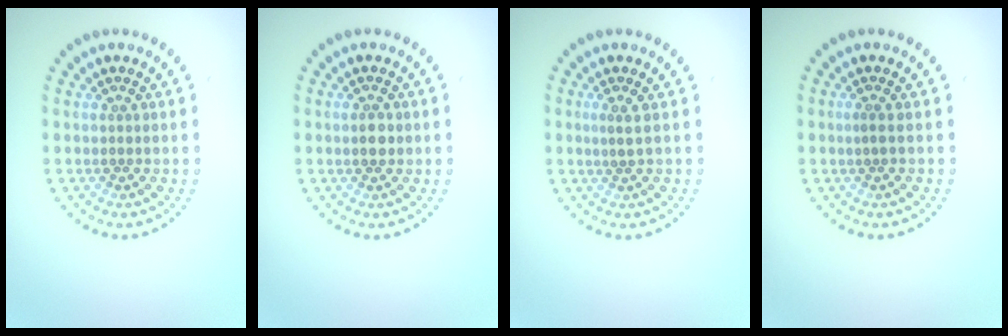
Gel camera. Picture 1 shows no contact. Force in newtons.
{"total": 1.6, "press": 1.5, "slide": 0.3}
{"total": 0.9, "press": 0.8, "slide": 0.5}
{"total": 0.6, "press": 0.3, "slide": 0.5}